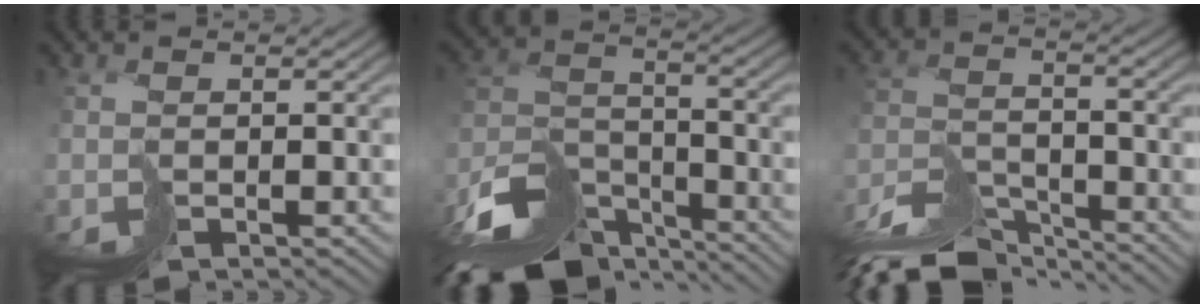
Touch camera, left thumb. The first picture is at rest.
{"total": 13.2, "force": [-11.1, 4.5, 5.6], "torque": [-0.130, -0.016, -0.182]}
{"total": 10.1, "force": [-9.4, 1.7, 3.2], "torque": [-0.066, -0.005, -0.169]}